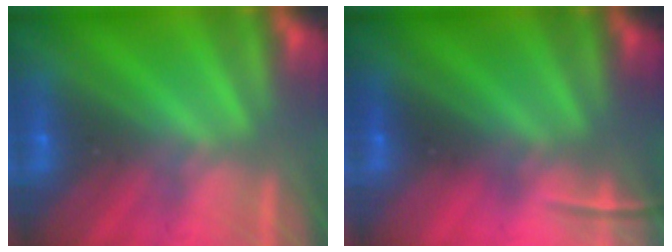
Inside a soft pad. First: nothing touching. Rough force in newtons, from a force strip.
{"total": 1.7}